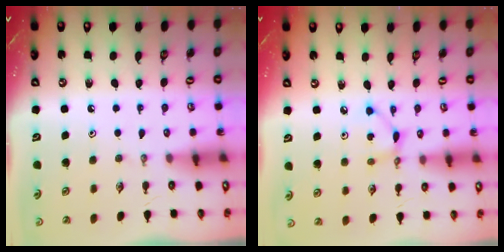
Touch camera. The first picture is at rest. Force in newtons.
{"total": 4.7, "press": 4.7, "slide": 0.2}